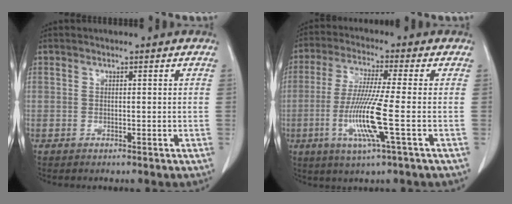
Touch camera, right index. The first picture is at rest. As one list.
[{"total": 10.3, "force": [-2.7, -0.7, 9.9], "torque": [-0.206, -0.019, -0.058]}]